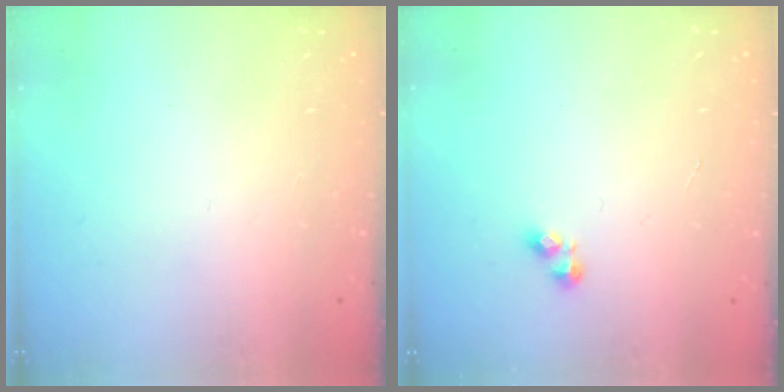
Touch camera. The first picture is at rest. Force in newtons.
{"total": 1.8, "press": 1.7, "slide": 0.3}